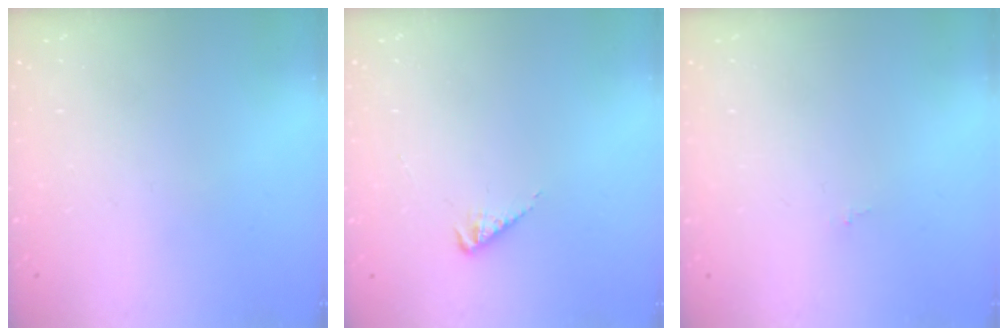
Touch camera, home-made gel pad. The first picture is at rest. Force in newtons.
{"total": 2.9, "press": 2.9, "slide": 0.6}
{"total": 0.0}